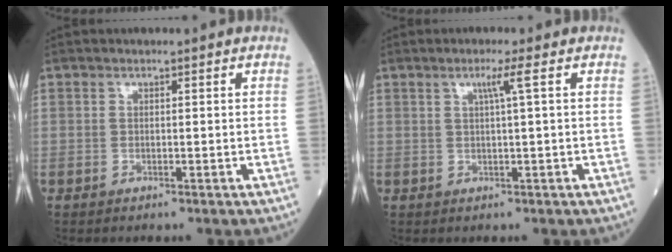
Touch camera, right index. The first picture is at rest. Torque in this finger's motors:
{"motor_torque": [0.26, -0.01, 0.15, 0.05]}